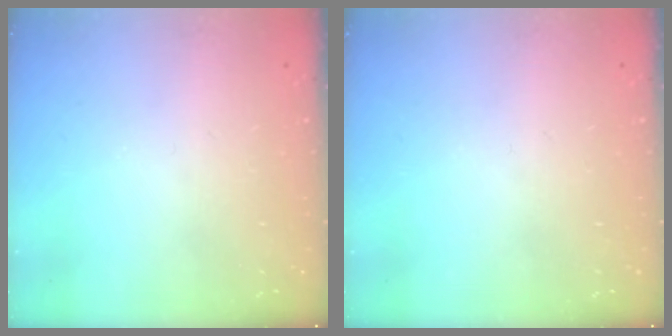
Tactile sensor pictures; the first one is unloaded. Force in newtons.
{"total": 0.0}